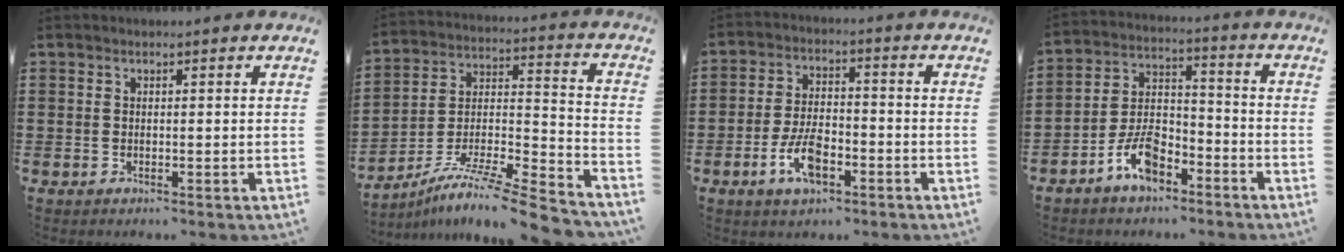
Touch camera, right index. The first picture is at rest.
{"total": 9.7, "force": [-8.3, 0.7, 5.1], "torque": [-0.080, 0.009, -0.164]}
{"total": 7.2, "force": [-3.2, 3.2, 5.7], "torque": [-0.127, -0.002, -0.061]}
{"total": 7.7, "force": [-5.2, 3.7, 4.4], "torque": [-0.104, 0.009, -0.100]}